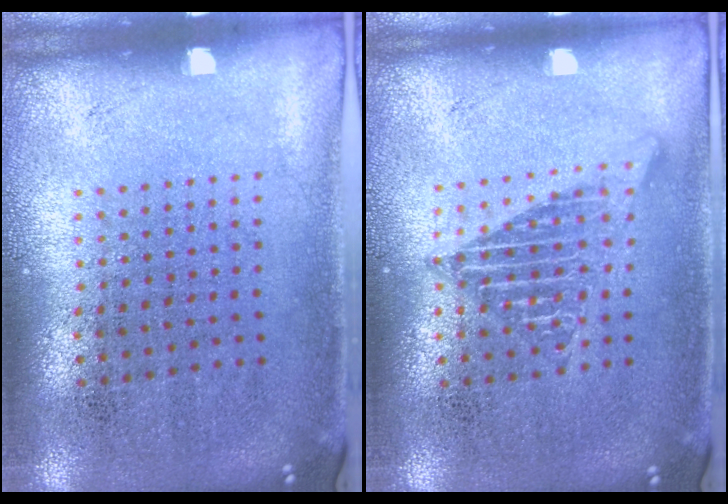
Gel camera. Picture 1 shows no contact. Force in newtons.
{"total": 1.3, "press": 1.3, "slide": 0.1}